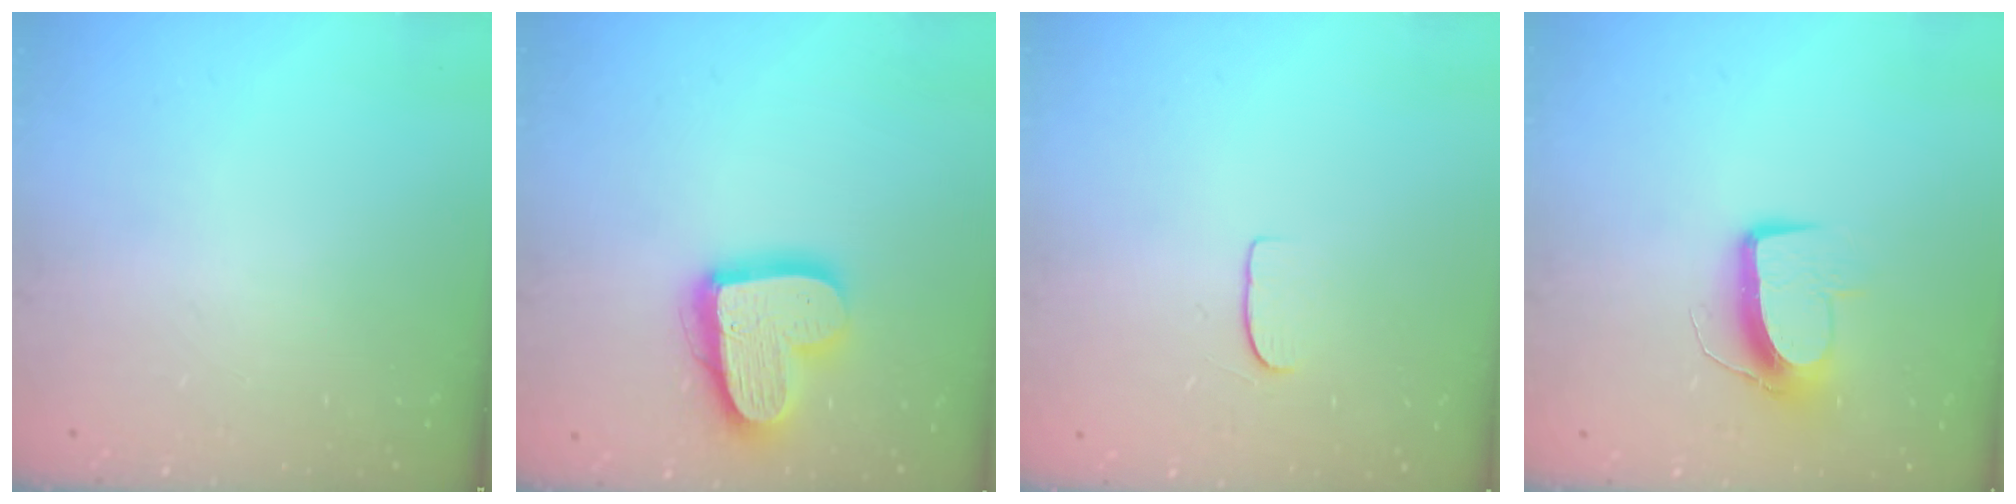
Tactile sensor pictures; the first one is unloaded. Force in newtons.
{"total": 18.3, "press": 18.3, "slide": 1.6}
{"total": 4.8, "press": 4.7, "slide": 0.6}
{"total": 10.5, "press": 10.5, "slide": 0.8}